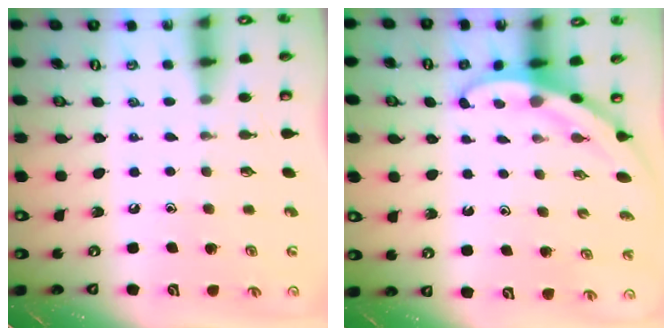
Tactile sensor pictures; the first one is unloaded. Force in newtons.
{"total": 3.4, "press": 3.4, "slide": 0.1}